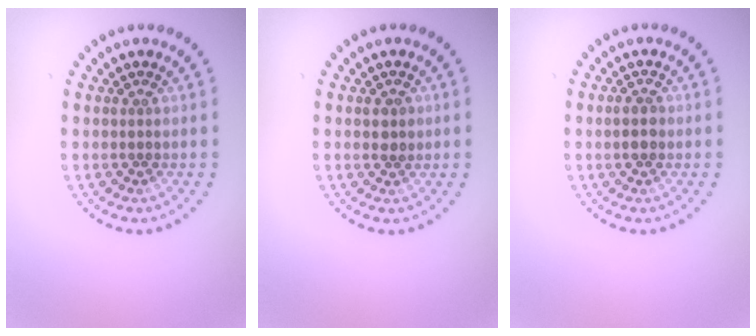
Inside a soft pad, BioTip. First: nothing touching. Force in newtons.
{"total": 1.4, "press": 1.4, "slide": 0.3}
{"total": 1.5, "press": 1.5, "slide": 0.1}